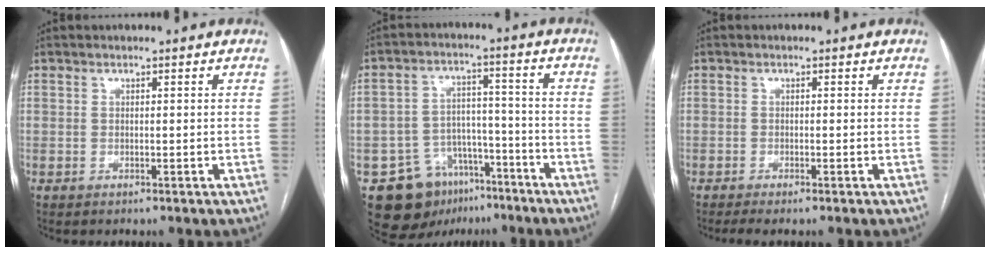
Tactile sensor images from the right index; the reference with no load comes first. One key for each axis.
{"total": 12.2, "fx": -7.3, "fy": 8.7, "fz": 4.5, "tx": -0.068, "ty": 0.036, "tz": -0.107}
{"total": 2.2, "fx": -1.6, "fy": 0.0, "fz": 1.5, "tx": -0.023, "ty": -0.003, "tz": -0.029}